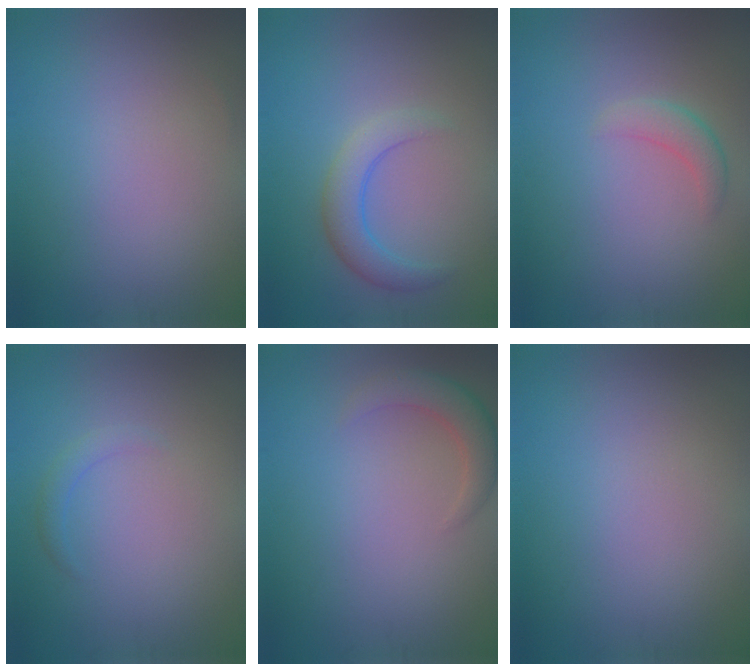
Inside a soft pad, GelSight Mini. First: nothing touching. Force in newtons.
{"total": 3.0, "press": 2.9, "slide": 0.2}
{"total": 1.7, "press": 1.7, "slide": 0.1}
{"total": 1.1, "press": 1.1, "slide": 0.2}
{"total": 2.8, "press": 2.8, "slide": 0.2}
{"total": 0.0}